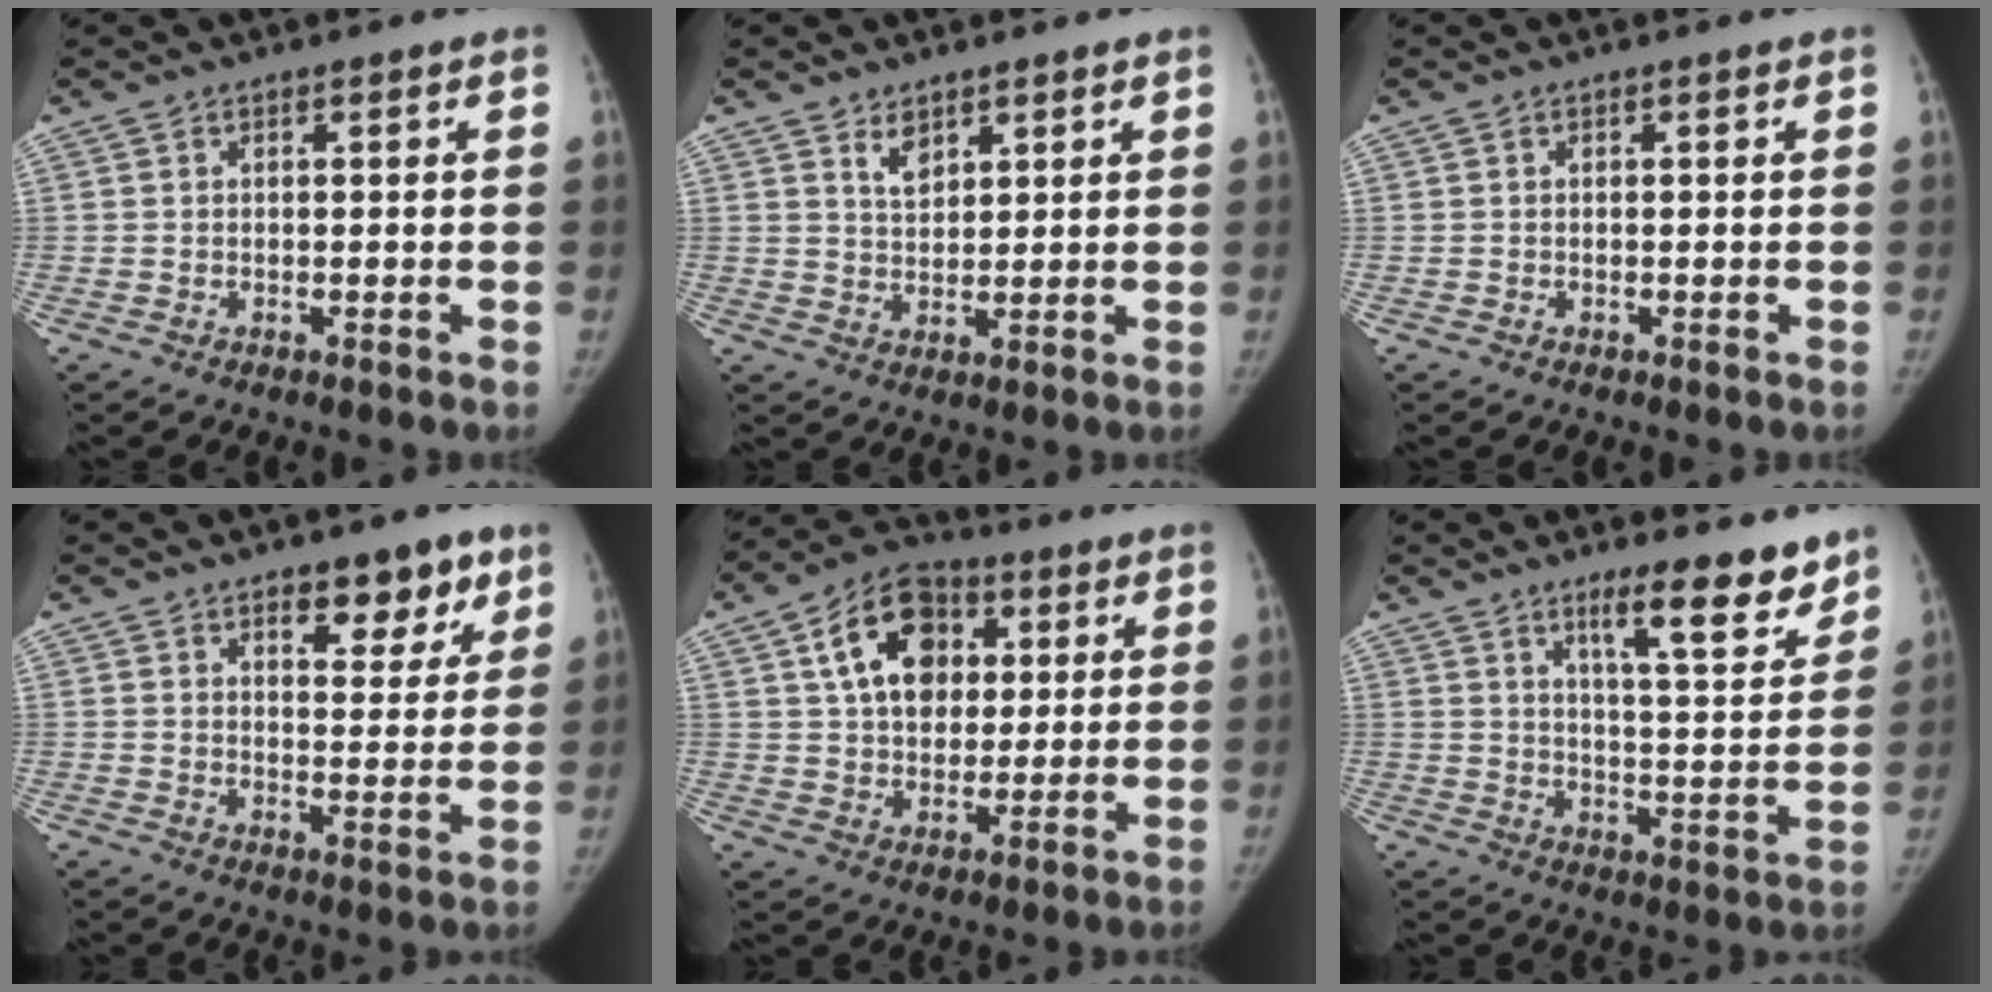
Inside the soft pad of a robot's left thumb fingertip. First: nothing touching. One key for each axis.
{"total": 3.6, "fx": 2.4, "fy": 2.0, "fz": 1.7, "tx": -0.015, "ty": -0.021, "tz": 0.047}
{"total": 0.0}
{"total": 9.3, "fx": 5.7, "fy": 4.5, "fz": 5.8, "tx": -0.040, "ty": -0.030, "tz": 0.080}
{"total": 14.2, "fx": 4.5, "fy": 10.0, "fz": 9.1, "tx": -0.114, "ty": 0.000, "tz": 0.068}
{"total": 11.7, "fx": 8.4, "fy": 2.6, "fz": 7.7, "tx": -0.084, "ty": -0.062, "tz": 0.130}